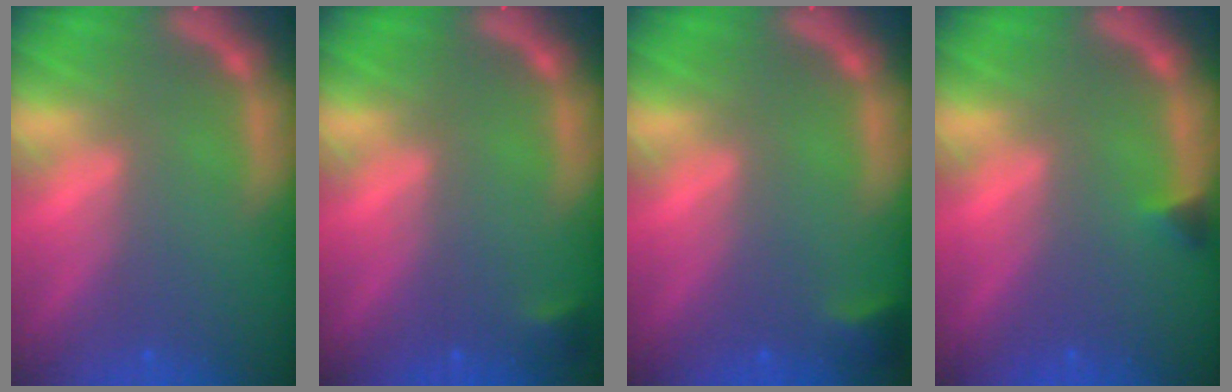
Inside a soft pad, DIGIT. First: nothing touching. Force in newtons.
{"total": 0.9}
{"total": 1.4}
{"total": 0.9}